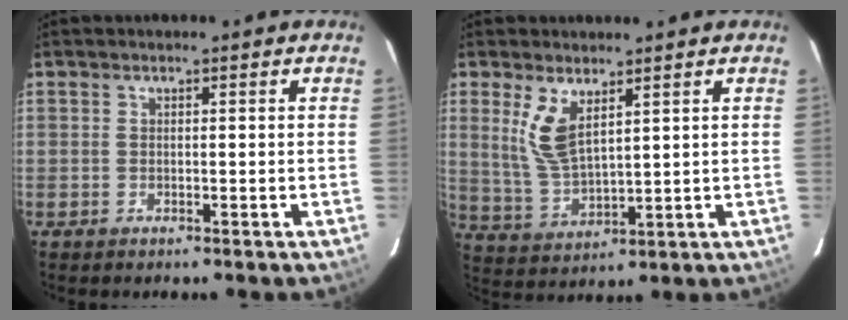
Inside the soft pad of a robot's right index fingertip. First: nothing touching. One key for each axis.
{"total": 7.9, "fx": 3.7, "fy": 3.1, "fz": 6.2, "tx": -0.128, "ty": -0.007, "tz": 0.084}